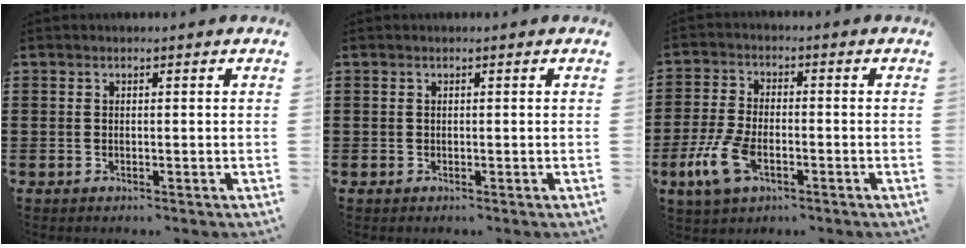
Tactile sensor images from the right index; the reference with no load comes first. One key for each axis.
{"total": 0.0}
{"total": 7.8, "fx": -3.1, "fy": 3.8, "fz": 6.1, "tx": -0.162, "ty": -0.012, "tz": -0.066}